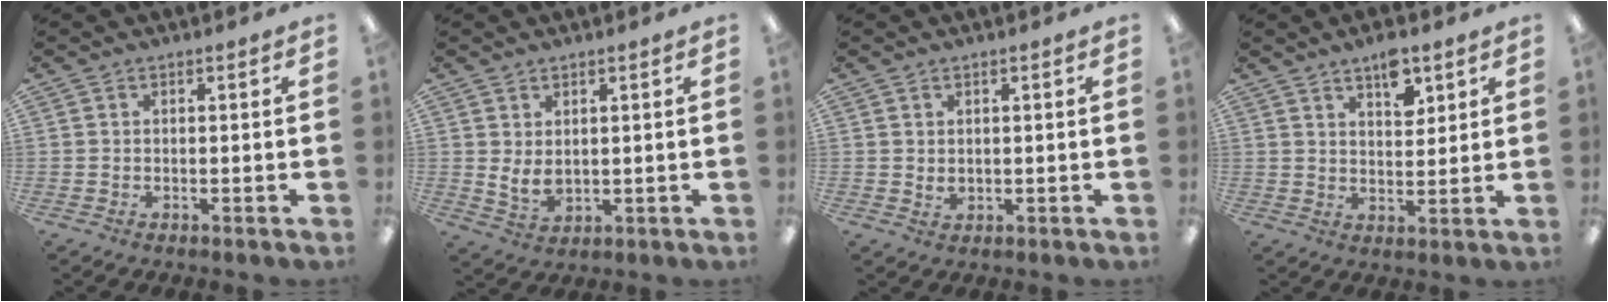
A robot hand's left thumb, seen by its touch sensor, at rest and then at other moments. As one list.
[{"total": 4.2, "force": [1.4, 2.6, 3.0], "torque": [-0.049, -0.014, 0.026]}, {"total": 1.6, "force": [0.8, 1.1, 0.8], "torque": [-0.008, -0.003, 0.013]}, {"total": 7.2, "force": [5.0, 3.4, 3.9], "torque": [-0.041, -0.029, 0.081]}]